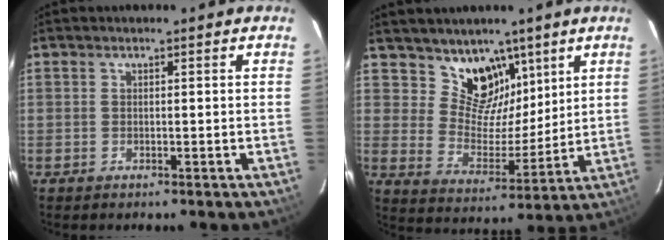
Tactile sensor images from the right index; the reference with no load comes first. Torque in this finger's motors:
{"motor_torque": [0.12, 0.21, 0.05, 0.00]}